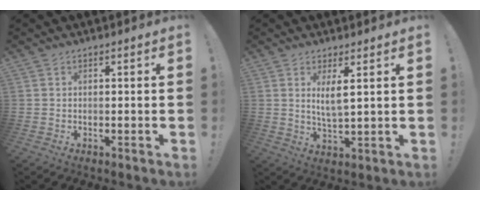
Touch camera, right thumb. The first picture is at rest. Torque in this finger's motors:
{"motor_torque": [-0.49, 0.24, 0.22, 0.52, 0.08]}